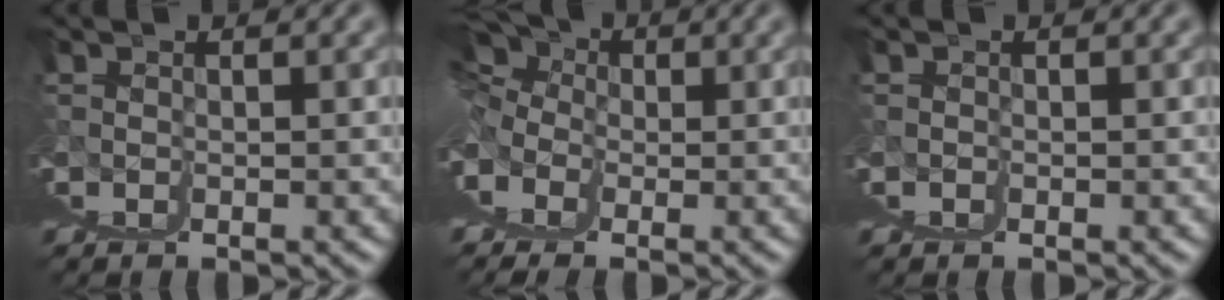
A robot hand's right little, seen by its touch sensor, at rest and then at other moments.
{"total": 4.5, "force": [3.4, 0.1, 3.0], "torque": [-0.033, 0.029, 0.047]}
{"total": 0.8, "force": [0.3, -0.5, -0.5], "torque": [0.011, -0.001, 0.005]}